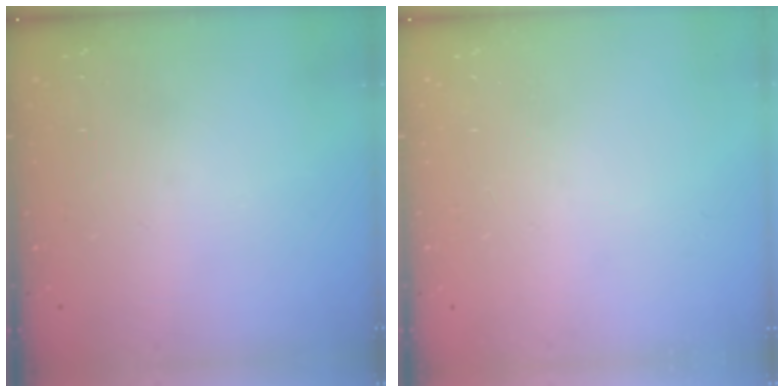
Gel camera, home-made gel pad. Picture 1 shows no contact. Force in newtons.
{"total": 0.0}